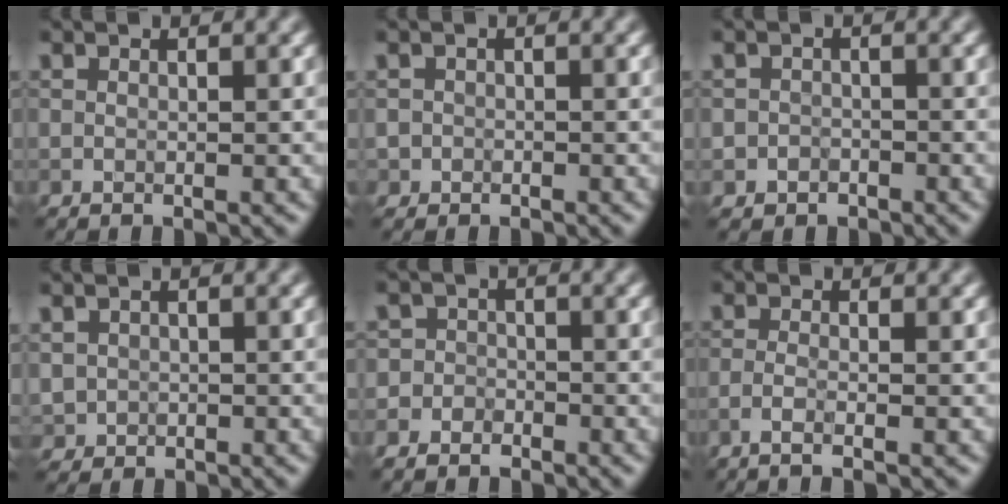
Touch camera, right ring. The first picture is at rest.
{"total": 0.9, "force": [-0.4, 0.8, -0.1], "torque": [0.015, -0.002, -0.009]}
{"total": 1.4, "force": [-0.8, 1.2, 0.1], "torque": [0.011, 0.002, -0.017]}
{"total": 1.4, "force": [0.1, 1.4, 0.3], "torque": [-0.004, -0.006, 0.005]}
{"total": 3.5, "force": [-2.3, 2.7, 0.0], "torque": [0.039, 0.006, -0.055]}
{"total": 2.0, "force": [-1.0, 0.5, 1.6], "torque": [-0.025, -0.004, -0.032]}